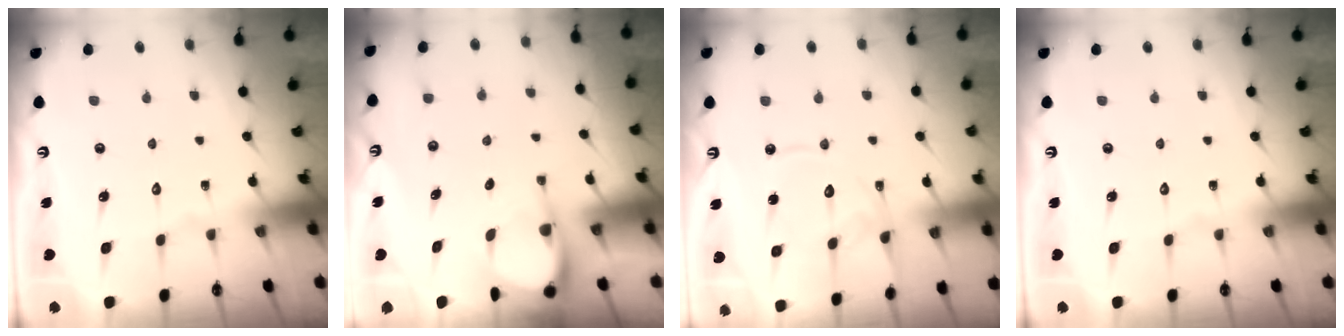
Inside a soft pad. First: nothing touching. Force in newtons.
{"total": 4.9, "press": 4.9, "slide": 0.3}
{"total": 14.1, "press": 14.0, "slide": 1.5}
{"total": 0.0}